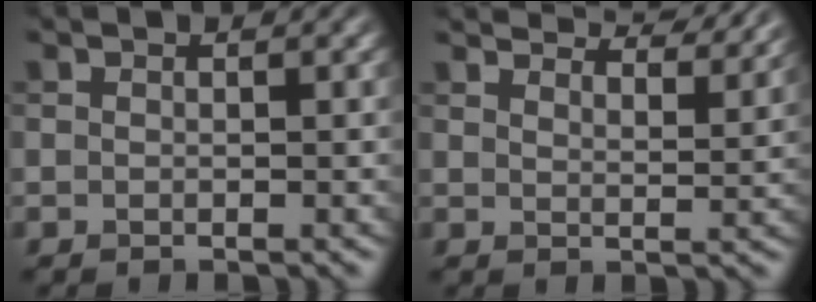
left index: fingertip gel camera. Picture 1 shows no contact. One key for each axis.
{"total": 8.4, "fx": 7.6, "fy": 1.5, "fz": 3.1, "tx": -0.032, "ty": 0.008, "tz": 0.079}